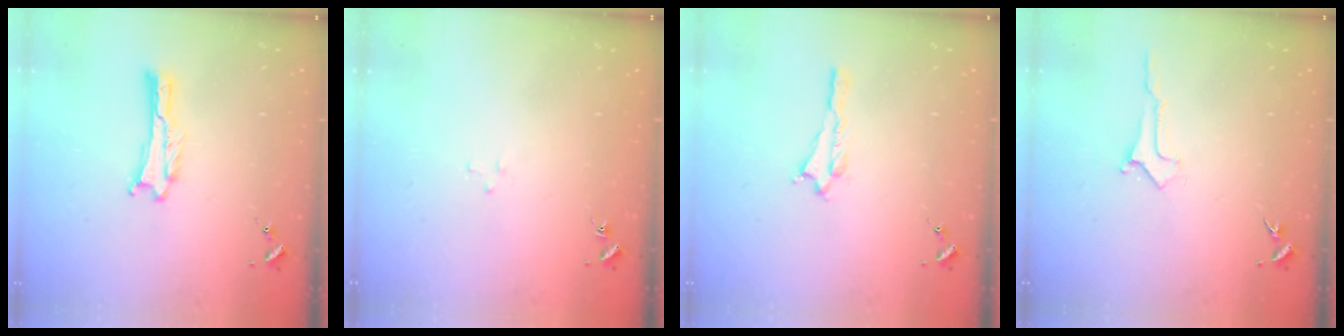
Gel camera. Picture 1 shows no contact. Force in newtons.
{"total": 1.6, "press": 1.6, "slide": 0.1}
{"total": 0.6, "press": 0.6, "slide": 0.2}
{"total": 0.0}